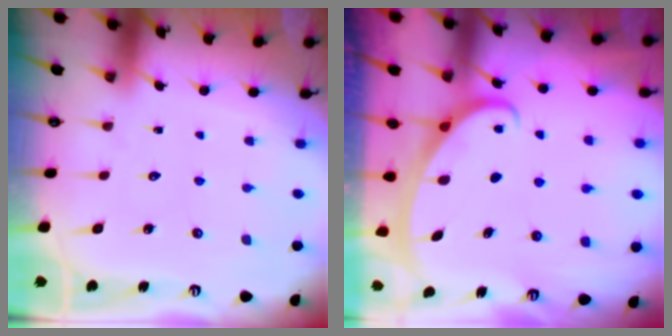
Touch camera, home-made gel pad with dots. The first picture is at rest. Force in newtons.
{"total": 2.5, "press": 2.5, "slide": 0.3}